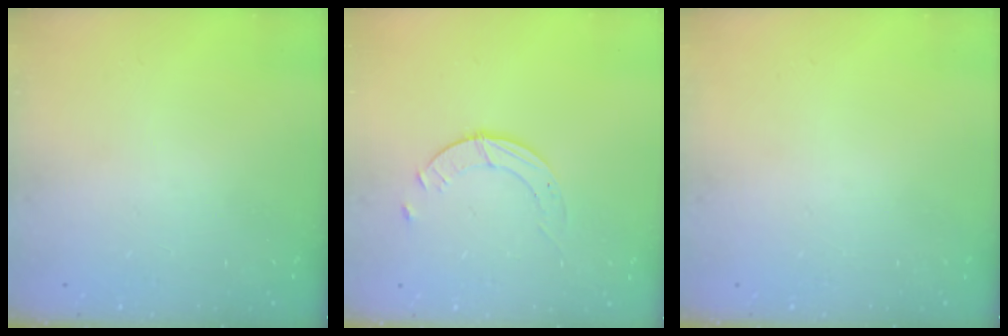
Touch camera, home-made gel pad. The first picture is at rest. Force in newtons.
{"total": 2.3, "press": 2.3, "slide": 0.3}
{"total": 0.0}